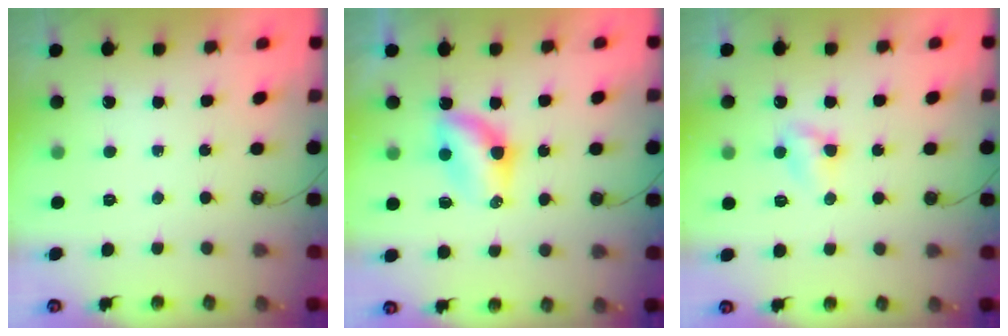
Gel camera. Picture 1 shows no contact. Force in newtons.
{"total": 5.6, "press": 5.6, "slide": 0.7}
{"total": 3.8, "press": 3.8, "slide": 0.6}